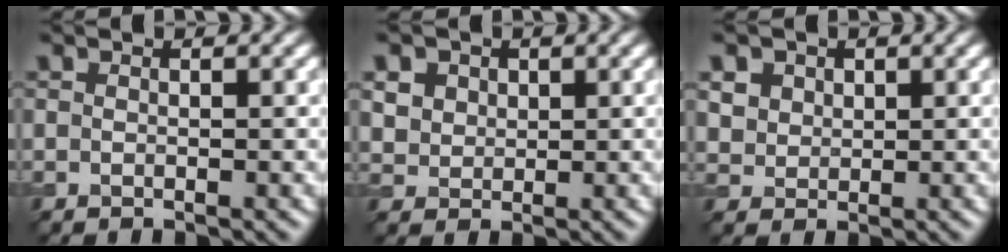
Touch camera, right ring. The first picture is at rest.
{"total": 4.6, "force": [2.2, 3.5, 2.0], "torque": [-0.059, 0.007, 0.040]}
{"total": 4.0, "force": [2.0, 3.1, 1.7], "torque": [-0.053, 0.003, 0.038]}